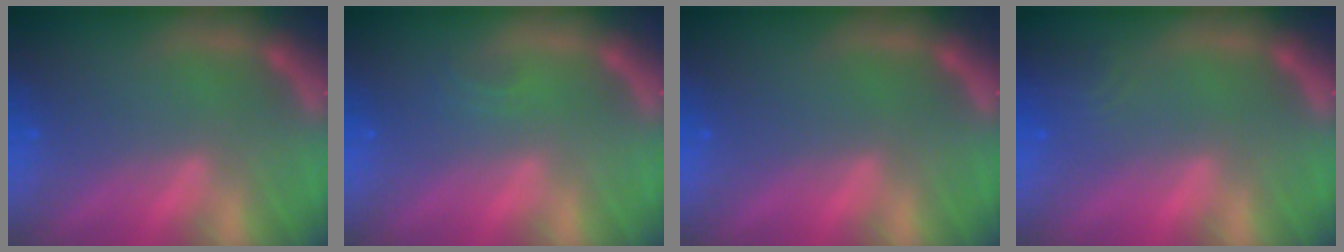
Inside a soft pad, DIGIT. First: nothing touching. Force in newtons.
{"total": 0.9}
{"total": 0.0}
{"total": 2.4}